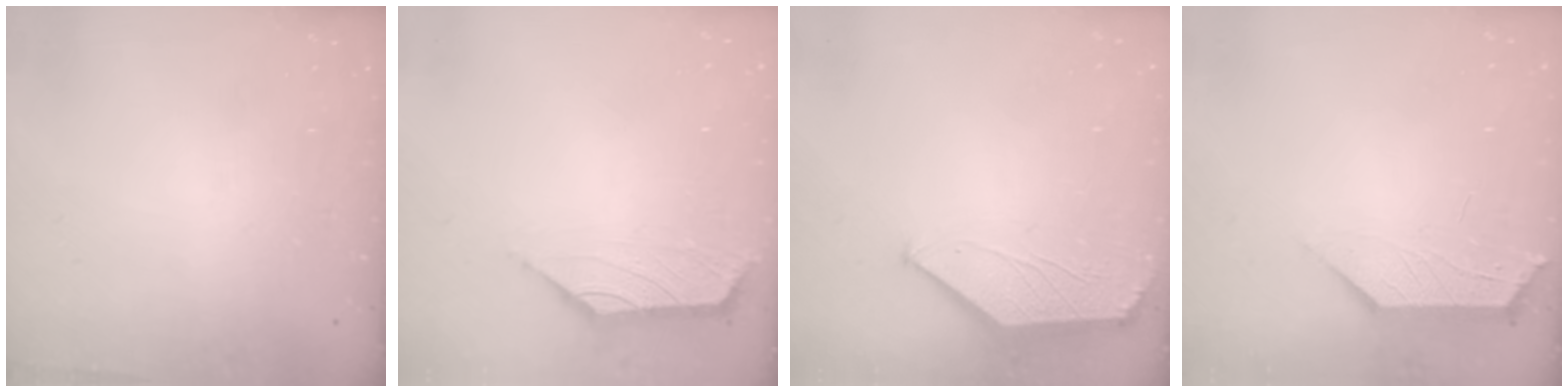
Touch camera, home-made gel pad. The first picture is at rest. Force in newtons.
{"total": 1.4, "press": 1.2, "slide": 0.6}
{"total": 1.5, "press": 1.5, "slide": 0.4}
{"total": 2.0, "press": 2.0, "slide": 0.4}